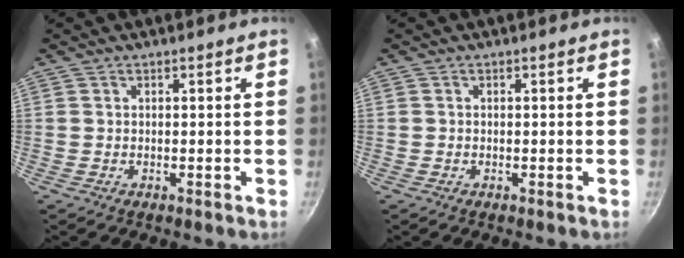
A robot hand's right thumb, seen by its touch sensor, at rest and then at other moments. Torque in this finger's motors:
{"motor_torque": [-0.17, 0.09, -0.19, 0.26, 0.00]}